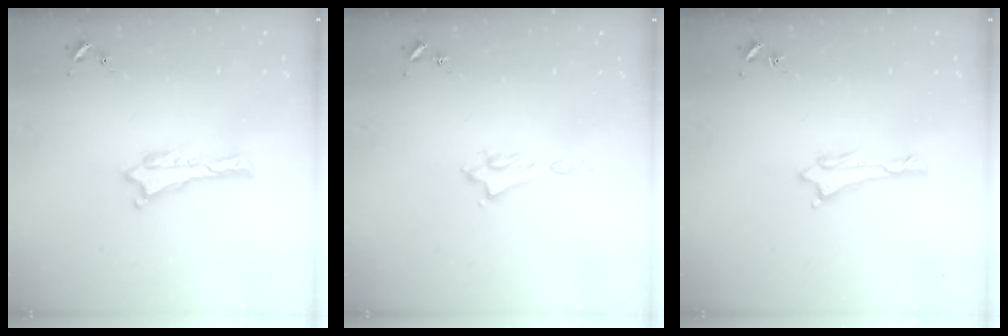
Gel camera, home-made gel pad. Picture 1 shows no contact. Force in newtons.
{"total": 1.0, "press": 0.9, "slide": 0.2}
{"total": 0.6, "press": 0.6, "slide": 0.1}